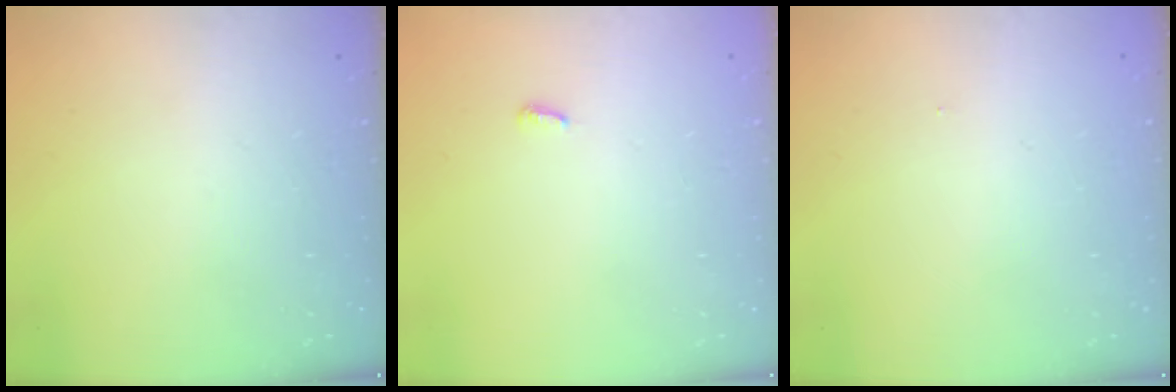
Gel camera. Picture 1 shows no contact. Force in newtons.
{"total": 2.9, "press": 2.9, "slide": 0.2}
{"total": 5.3, "press": 0.3, "slide": 5.2}